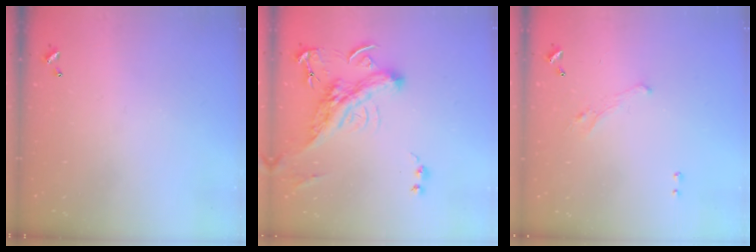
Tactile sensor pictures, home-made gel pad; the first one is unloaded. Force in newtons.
{"total": 5.1, "press": 4.8, "slide": 1.8}
{"total": 0.8, "press": 0.3, "slide": 0.7}